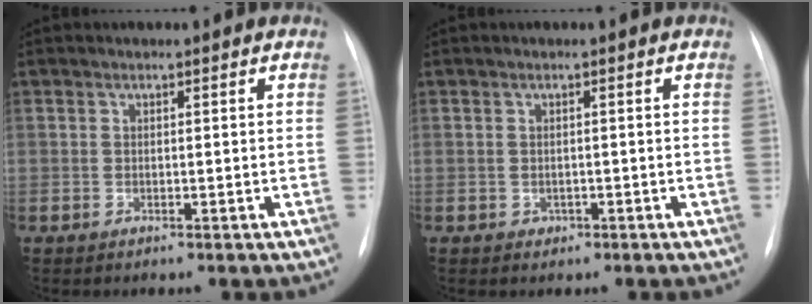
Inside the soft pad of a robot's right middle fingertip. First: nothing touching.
{"total": 1.1, "force": [-0.4, 1.0, 0.3], "torque": [-0.003, 0.002, -0.003]}